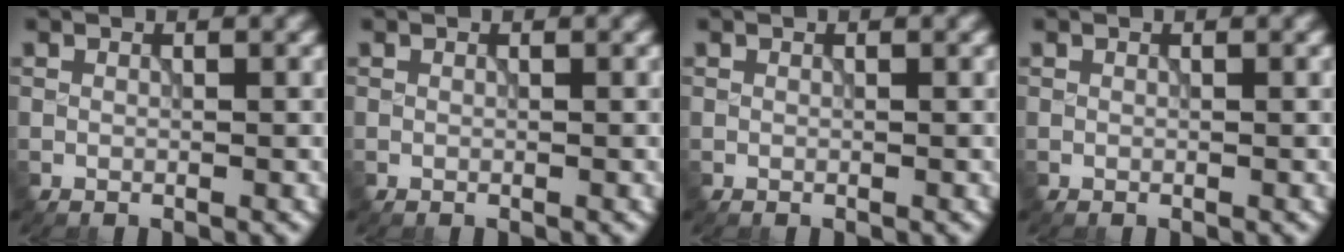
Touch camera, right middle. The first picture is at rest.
{"total": 0.0}
{"total": 0.0}
{"total": 0.0}